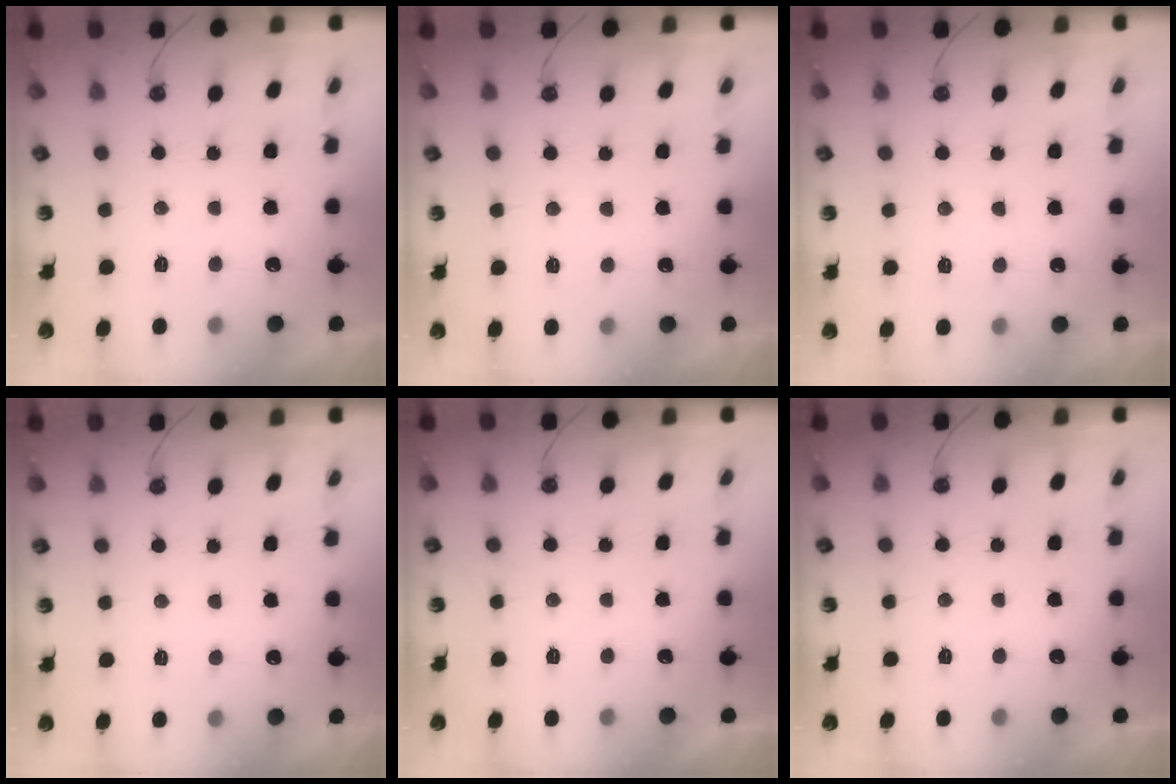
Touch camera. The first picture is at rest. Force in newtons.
{"total": 3.2, "press": 3.2, "slide": 0.5}
{"total": 6.8, "press": 6.8, "slide": 0.7}
{"total": 2.7, "press": 2.7, "slide": 0.5}
{"total": 0.0}
{"total": 0.0}